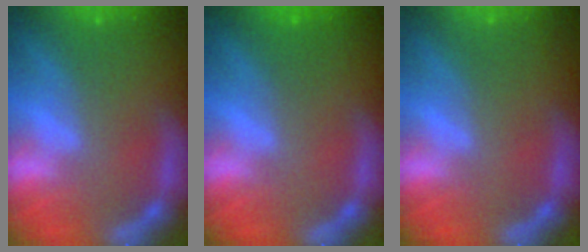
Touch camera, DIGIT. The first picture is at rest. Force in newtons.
{"total": 0.9}
{"total": 0.0}